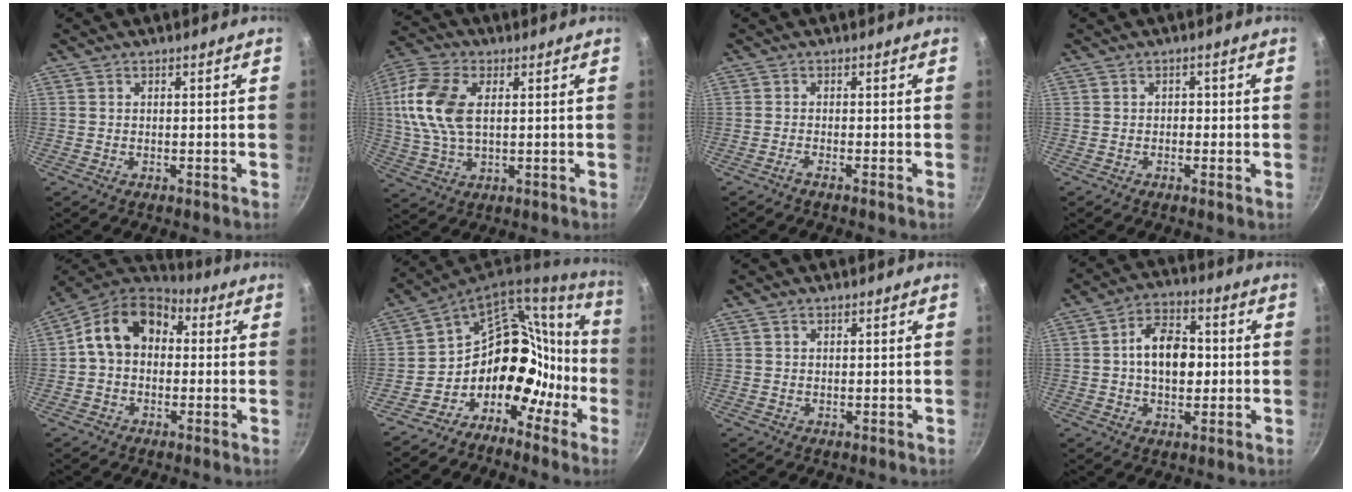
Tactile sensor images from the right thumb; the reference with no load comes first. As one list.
[{"total": 13.4, "force": [2.1, 7.8, 10.7], "torque": [-0.213, 0.010, 0.032]}, {"total": 1.1, "force": [-0.8, -0.3, 0.7], "torque": [-0.026, 0.008, -0.019]}, {"total": 1.2, "force": [-0.4, 1.0, 0.5], "torque": [-0.004, 0.004, -0.008]}, {"total": 13.6, "force": [1.6, 10.4, 8.6], "torque": [-0.112, 0.035, 0.008]}, {"total": 18.3, "force": [-8.1, 14.6, 7.4], "torque": [-0.037, 0.134, -0.145]}, {"total": 1.0, "force": [0.6, 0.6, 0.5], "torque": [-0.005, 0.000, 0.011]}, {"total": 10.8, "force": [0.3, 7.1, 8.1], "torque": [-0.099, 0.018, -0.006]}]